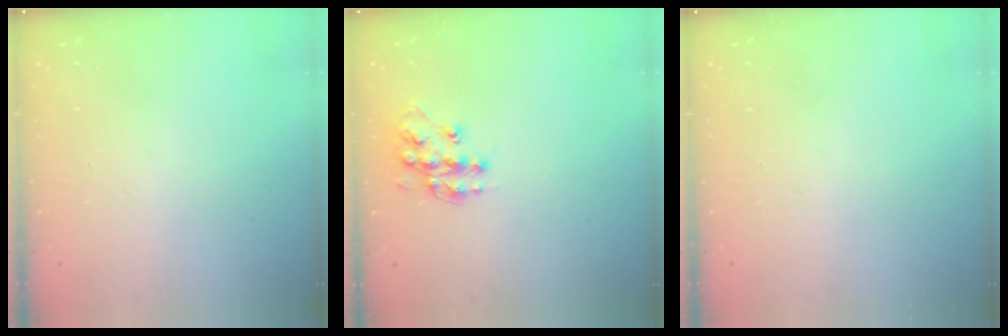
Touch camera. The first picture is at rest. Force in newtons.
{"total": 12.6, "press": 12.5, "slide": 0.9}
{"total": 0.0}